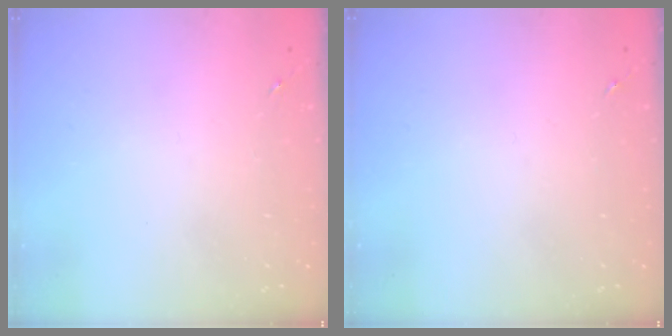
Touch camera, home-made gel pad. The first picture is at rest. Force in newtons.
{"total": 0.0}